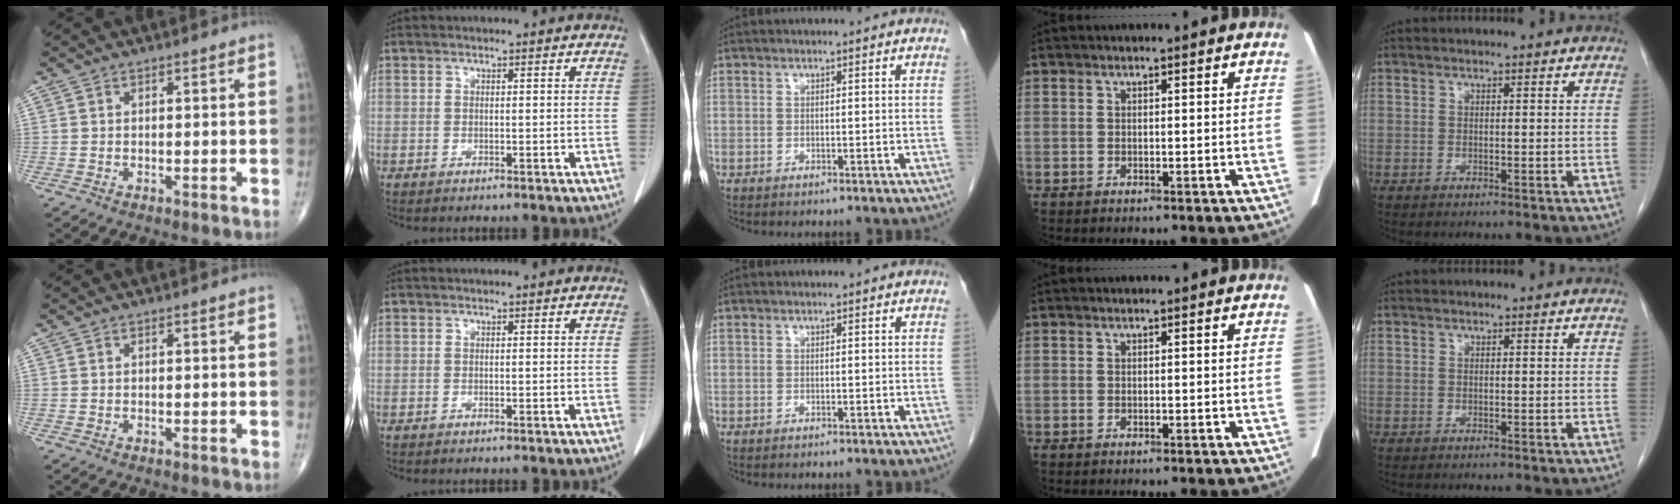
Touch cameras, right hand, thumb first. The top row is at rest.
{}